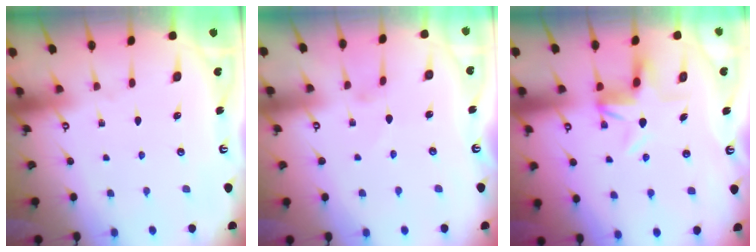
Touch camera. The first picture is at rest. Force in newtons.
{"total": 1.1, "press": 1.1, "slide": 0.1}
{"total": 4.5, "press": 4.4, "slide": 0.3}